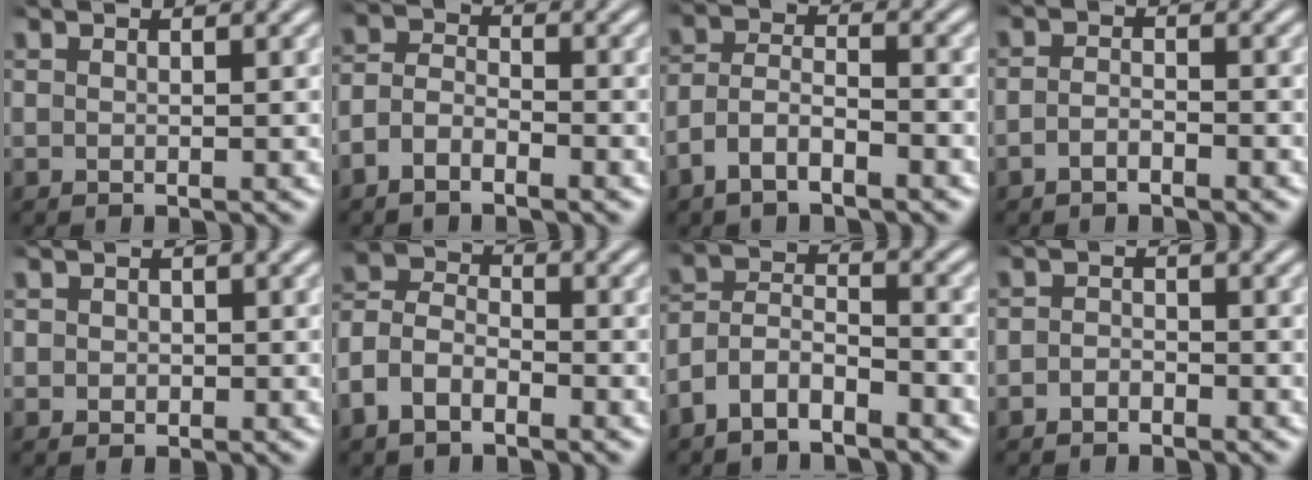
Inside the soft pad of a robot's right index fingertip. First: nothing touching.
{"total": 4.2, "force": [-2.4, 3.1, 1.6], "torque": [-0.033, -0.011, -0.046]}
{"total": 4.9, "force": [-2.7, 3.4, 2.3], "torque": [-0.050, -0.013, -0.050]}
{"total": 1.8, "force": [-1.6, 0.6, 0.7], "torque": [-0.013, -0.006, -0.029]}
{"total": 1.0, "force": [-0.3, 0.9, 0.3], "torque": [-0.008, -0.009, -0.001]}
{"total": 6.6, "force": [-1.6, 5.7, 3.0], "torque": [-0.073, -0.014, -0.037]}
{"total": 6.2, "force": [-3.3, 4.9, 2.1], "torque": [-0.051, -0.019, -0.065]}
{"total": 1.7, "force": [-1.6, 0.7, 0.0], "torque": [0.002, -0.011, -0.026]}